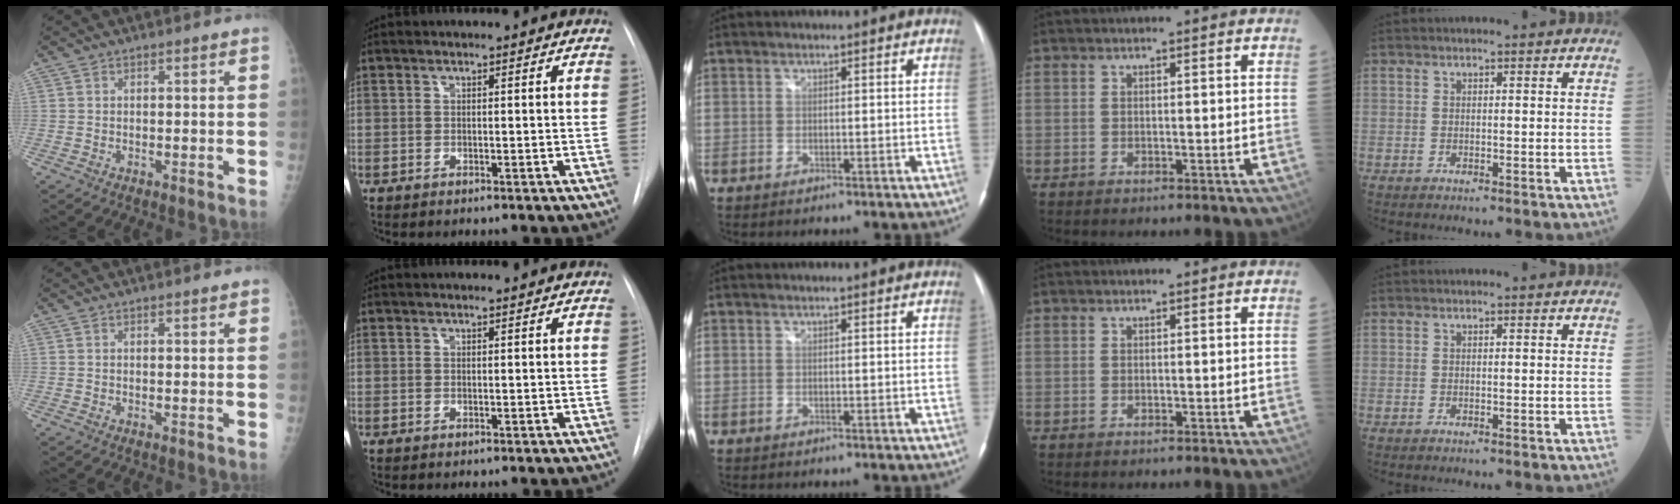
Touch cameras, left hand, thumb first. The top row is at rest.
{"thumb": {"total": 1.0, "force": [0.8, 0.2, 0.7], "torque": [-0.007, 0.001, 0.009]}, "index": {"total": 1.3, "force": [1.3, 0.0, 0.1], "torque": [-0.009, 0.007, 0.017]}}